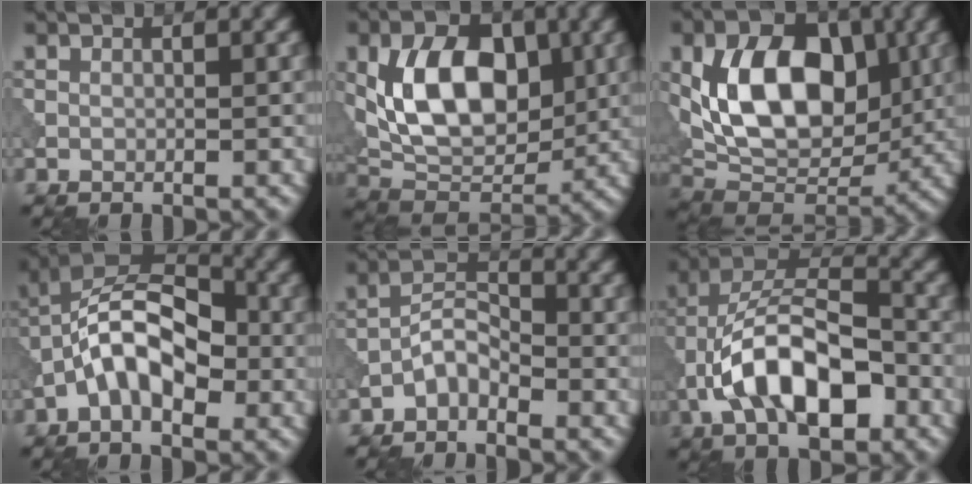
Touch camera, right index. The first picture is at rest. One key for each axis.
{"total": 9.6, "fx": 1.2, "fy": 5.9, "fz": 7.5, "tx": -0.134, "ty": -0.001, "tz": 0.018}
{"total": 10.9, "fx": 1.2, "fy": 6.9, "fz": 8.3, "tx": -0.147, "ty": -0.002, "tz": 0.021}
{"total": 7.8, "fx": -2.4, "fy": 4.1, "fz": 6.2, "tx": -0.110, "ty": 0.023, "tz": -0.053}
{"total": 2.8, "fx": -2.0, "fy": 1.2, "fz": 1.6, "tx": -0.026, "ty": 0.015, "tz": -0.042}
{"total": 11.0, "fx": -4.1, "fy": 5.4, "fz": 8.7, "tx": -0.159, "ty": 0.014, "tz": -0.078}